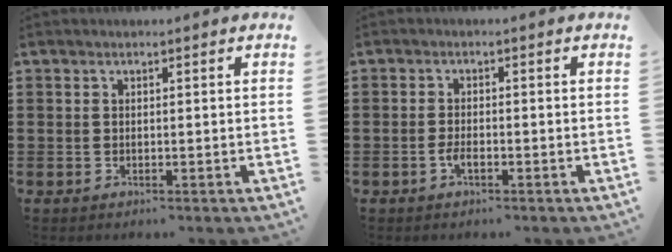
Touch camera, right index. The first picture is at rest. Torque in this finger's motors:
{"motor_torque": [1.10, 1.04, 0.13, 0.06]}